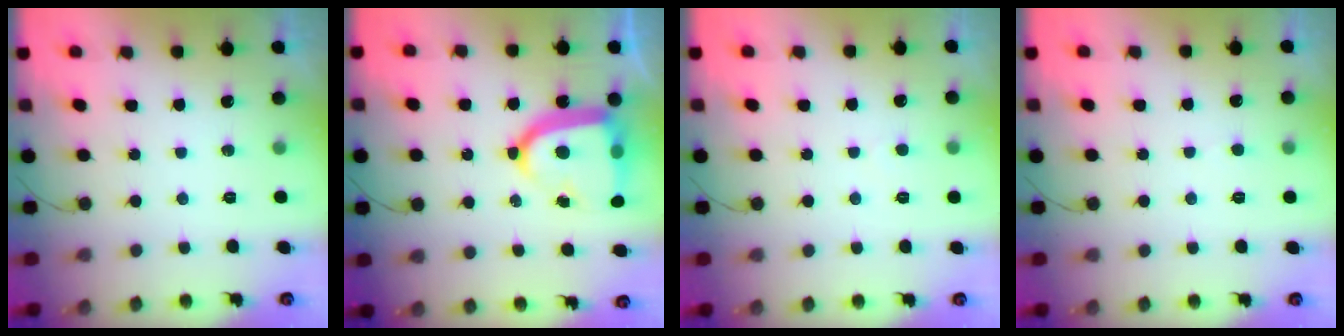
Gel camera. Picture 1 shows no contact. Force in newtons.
{"total": 17.9, "press": 17.8, "slide": 1.7}
{"total": 2.0, "press": 2.0, "slide": 0.2}
{"total": 3.1, "press": 3.1, "slide": 0.3}